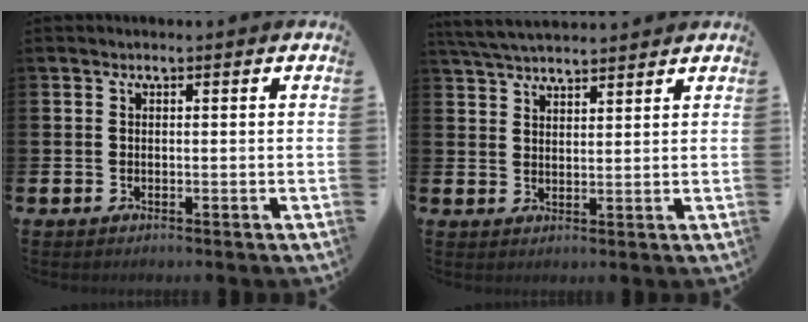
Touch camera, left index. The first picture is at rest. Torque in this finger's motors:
{"motor_torque": [0.17, -1.46, 0.89, 0.21]}